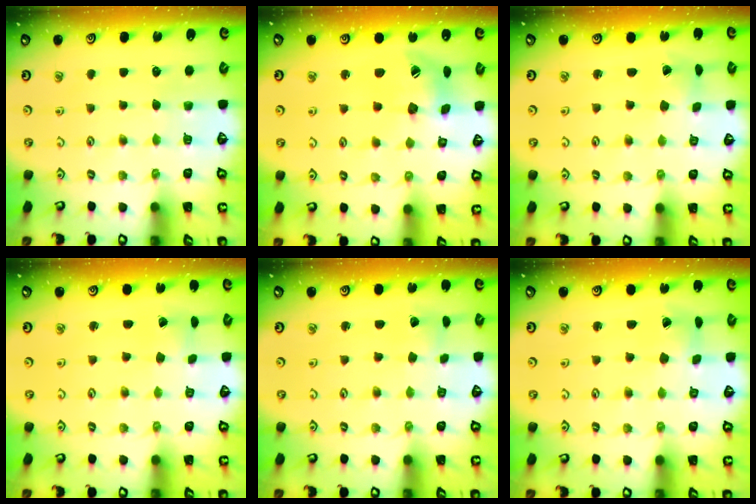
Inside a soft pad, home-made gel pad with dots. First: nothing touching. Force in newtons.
{"total": 11.9, "press": 11.9, "slide": 0.7}
{"total": 1.2, "press": 1.2, "slide": 0.2}
{"total": 1.1, "press": 1.1, "slide": 0.1}
{"total": 2.7, "press": 2.7, "slide": 0.2}
{"total": 2.3, "press": 2.3, "slide": 0.3}